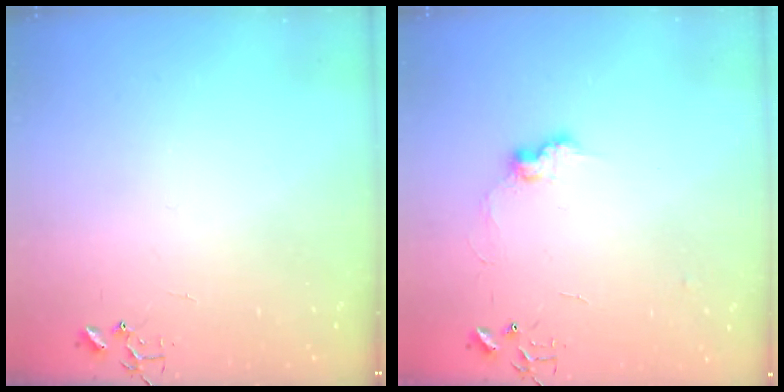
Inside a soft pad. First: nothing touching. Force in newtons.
{"total": 8.6, "press": 8.5, "slide": 0.4}